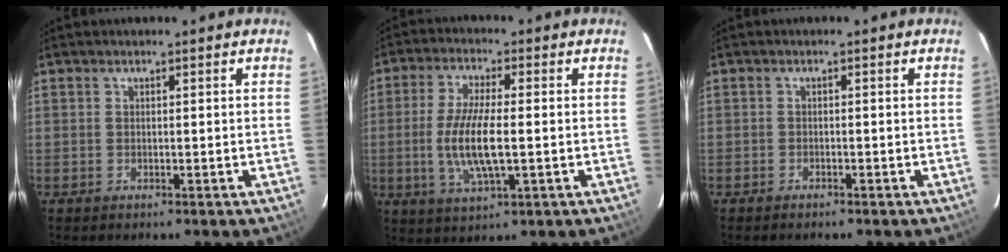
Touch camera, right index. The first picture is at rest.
{"total": 10.2, "force": [-1.2, 2.5, 9.8], "torque": [-0.198, -0.009, -0.024]}
{"total": 1.0, "force": [-0.9, 0.3, 0.1], "torque": [-0.010, 0.003, -0.017]}